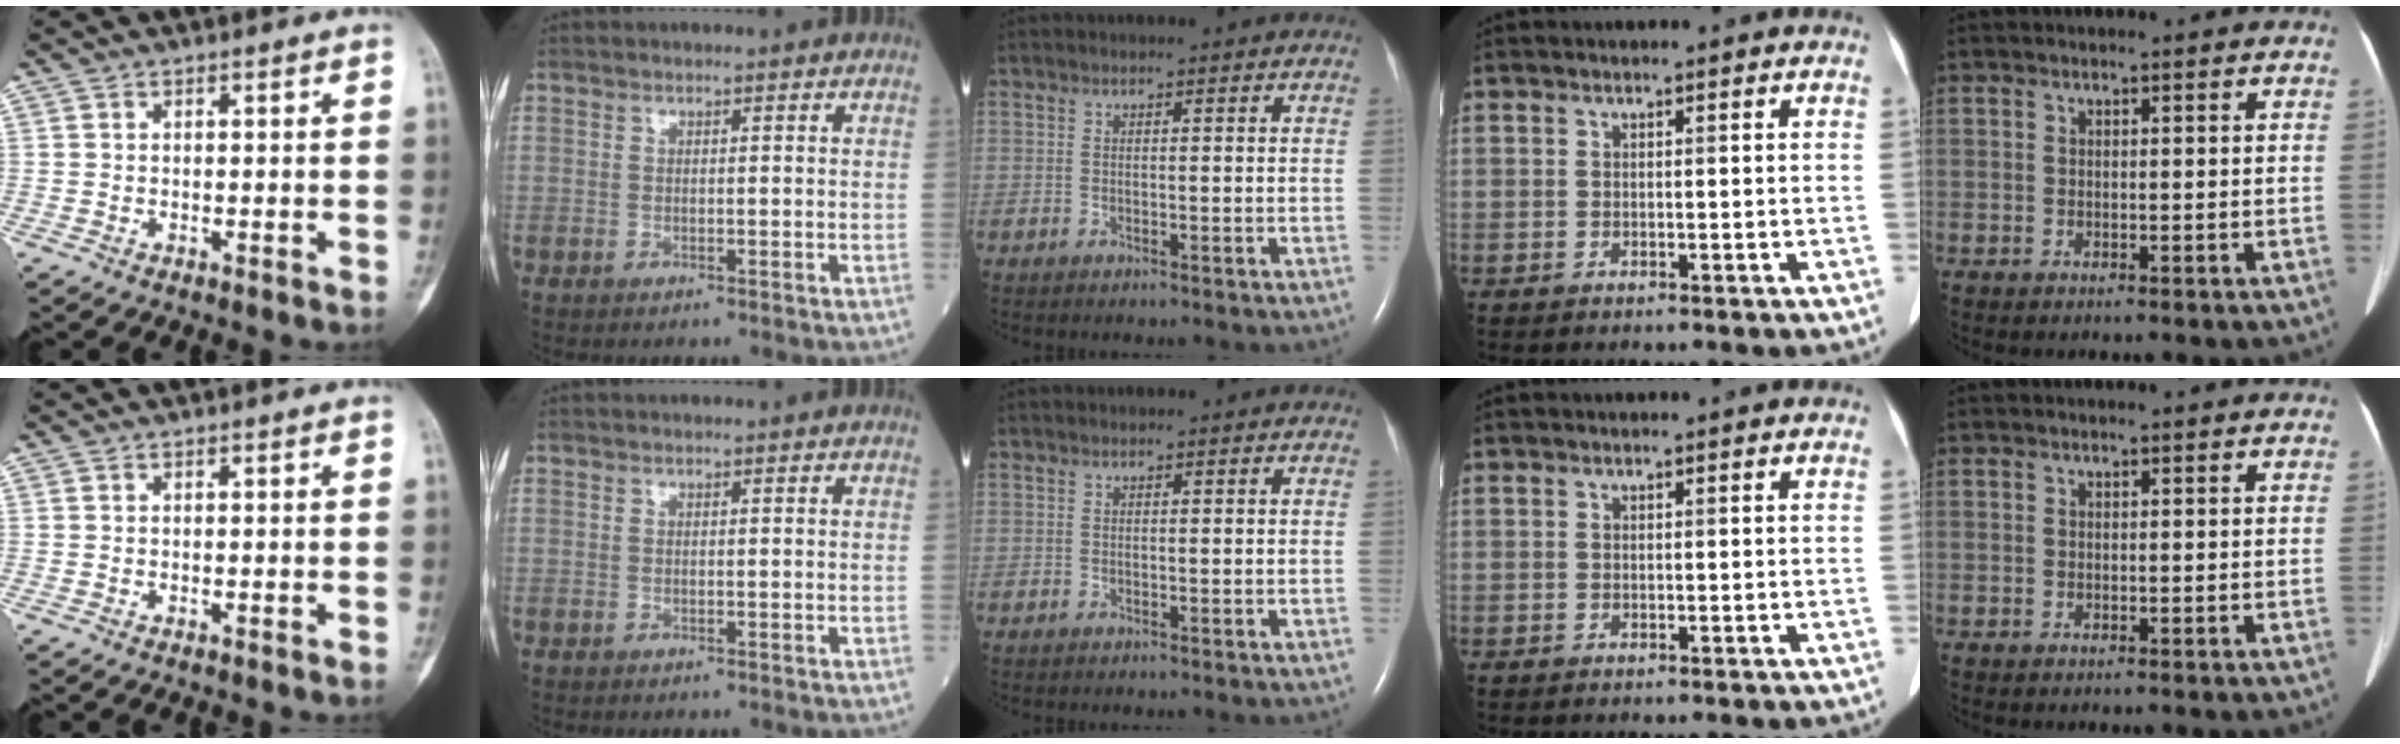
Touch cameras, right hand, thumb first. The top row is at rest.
{}